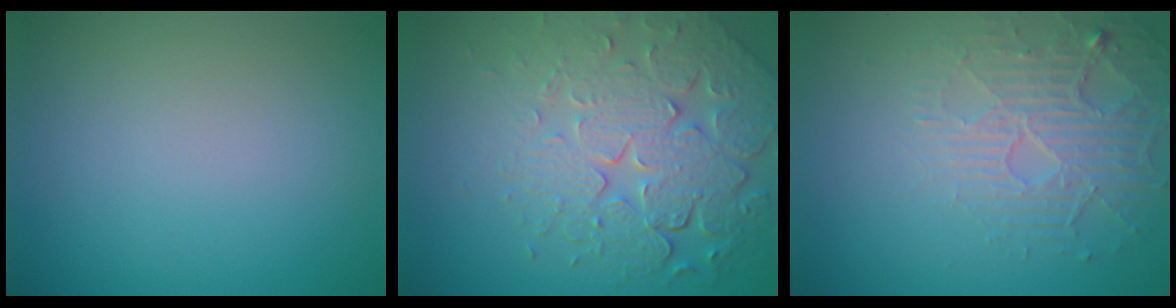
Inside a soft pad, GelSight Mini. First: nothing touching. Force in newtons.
{"total": 8.2, "press": 5.8, "slide": 5.8}
{"total": 5.2, "press": 3.3, "slide": 4.1}